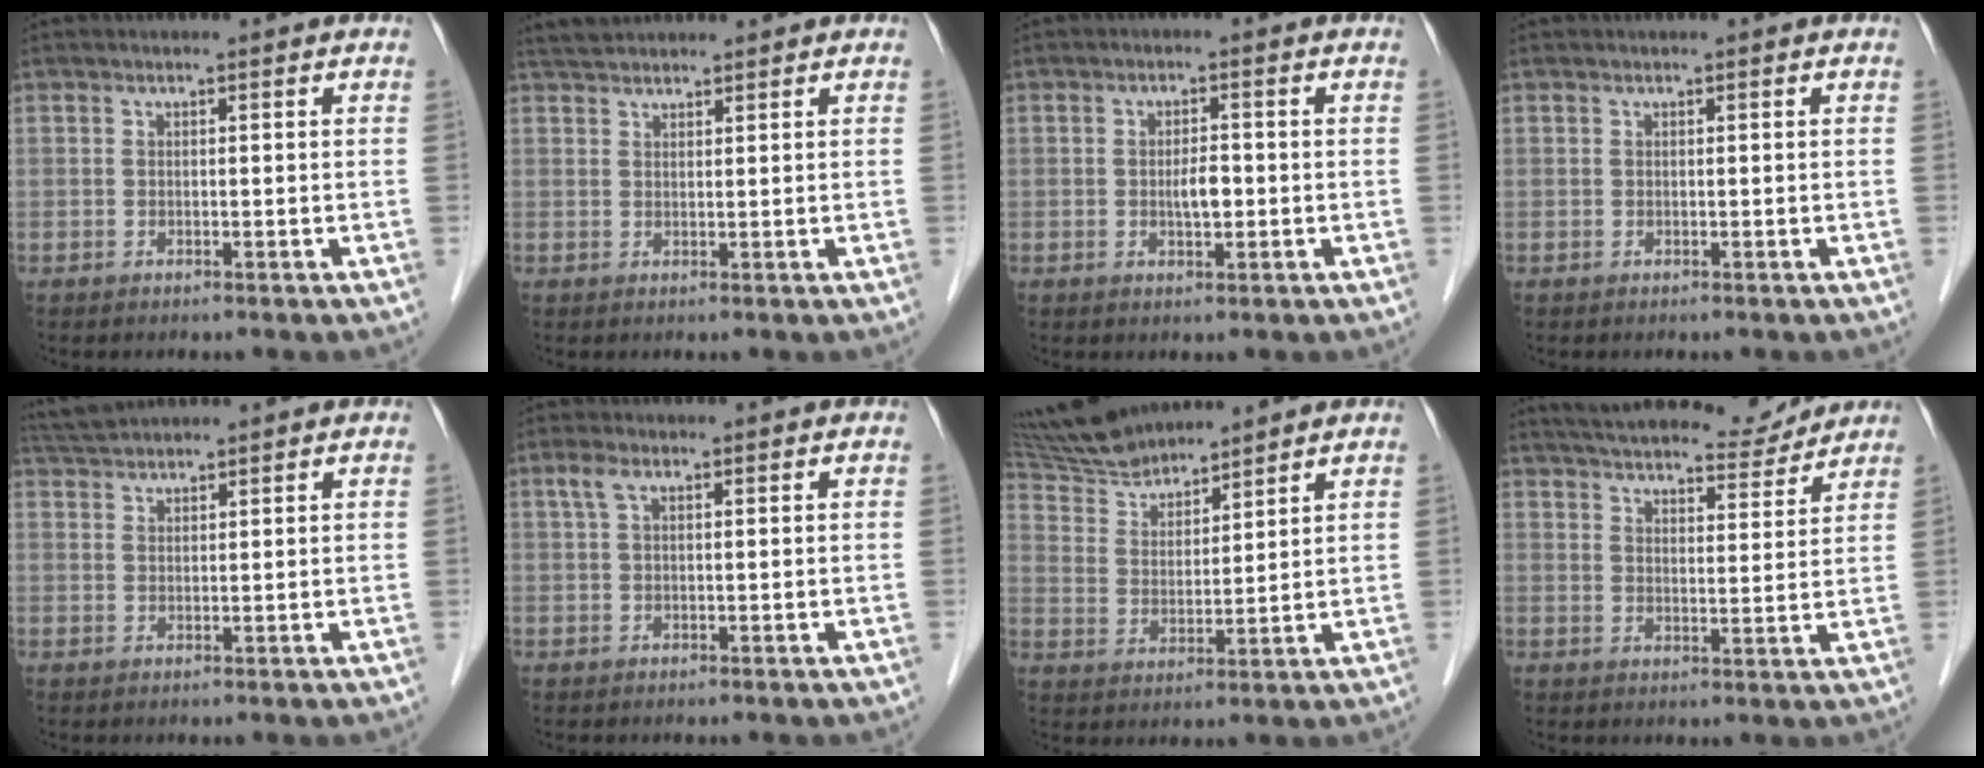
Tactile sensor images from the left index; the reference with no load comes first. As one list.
[{"total": 3.3, "force": [3.1, 0.8, 0.7], "torque": [-0.013, 0.024, 0.057]}, {"total": 2.9, "force": [-0.4, 1.1, 2.7], "torque": [-0.048, 0.002, -0.005]}, {"total": 0.0}, {"total": 3.5, "force": [3.4, 0.0, 0.4], "torque": [-0.018, 0.024, 0.072]}, {"total": 1.8, "force": [0.8, 0.8, 1.5], "torque": [-0.039, 0.017, 0.017]}, {"total": 9.5, "force": [9.2, 1.2, 2.0], "torque": [-0.057, 0.017, 0.186]}, {"total": 15.6, "force": [14.5, 2.8, 4.9], "torque": [-0.074, 0.009, 0.205]}]